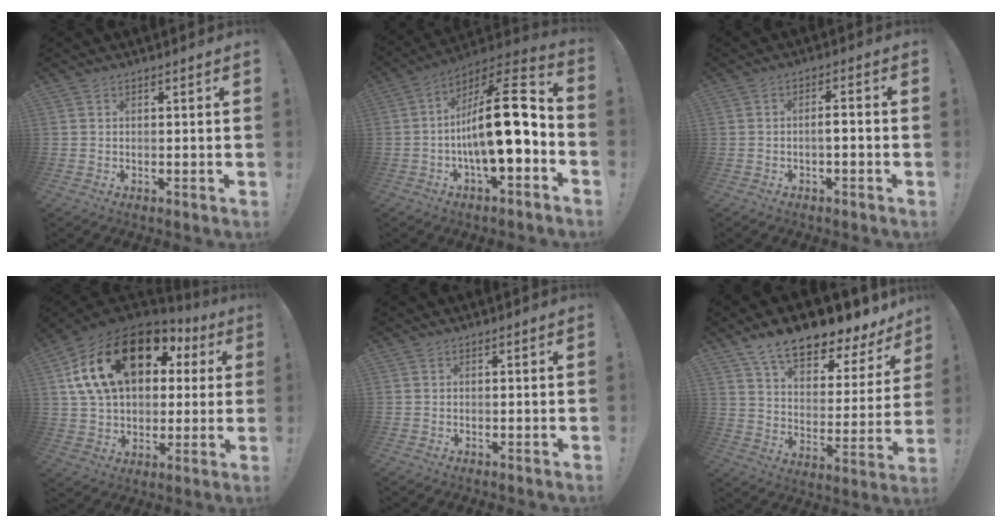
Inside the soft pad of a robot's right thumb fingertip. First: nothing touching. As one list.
[{"total": 20.9, "force": [-1.2, 6.8, 19.7], "torque": [-0.316, 0.005, -0.022]}, {"total": 3.2, "force": [-1.4, 0.7, 2.8], "torque": [-0.049, 0.008, -0.024]}, {"total": 24.3, "force": [9.1, 14.9, 16.9], "torque": [-0.290, -0.031, 0.173]}, {"total": 0.0}, {"total": 13.8, "force": [10.9, 4.6, 7.1], "torque": [-0.118, -0.088, 0.184]}]